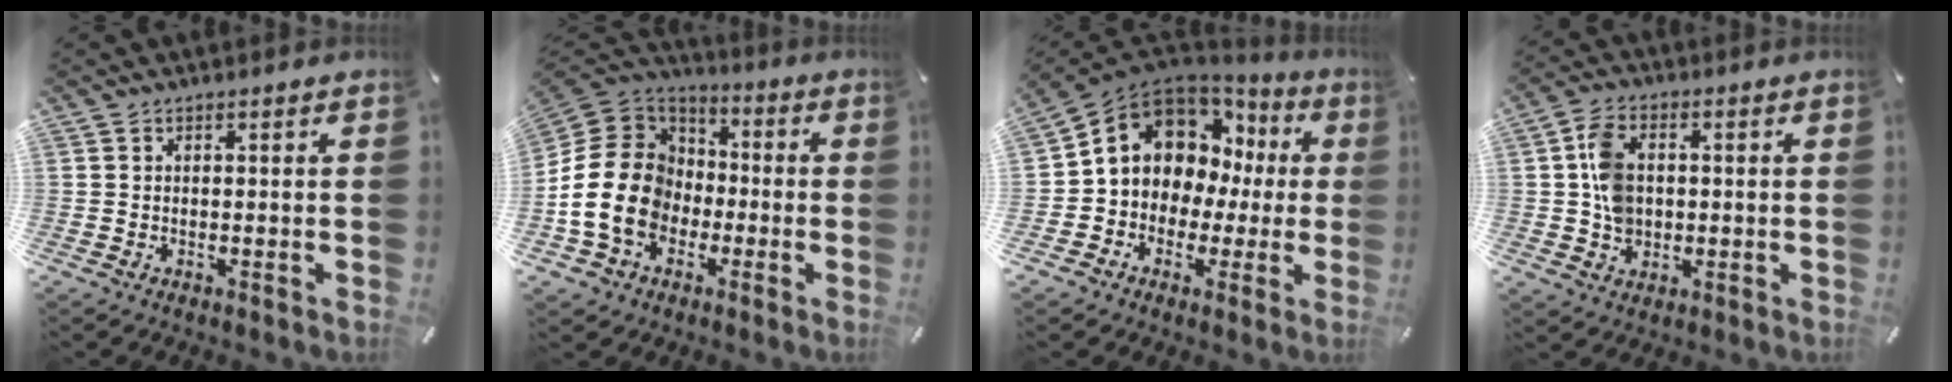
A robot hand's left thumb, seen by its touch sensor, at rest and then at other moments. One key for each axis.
{"total": 17.3, "fx": -5.0, "fy": 14.5, "fz": 7.9, "tx": -0.177, "ty": 0.036, "tz": -0.092}
{"total": 9.6, "fx": 3.5, "fy": 8.4, "fz": 3.0, "tx": -0.081, "ty": -0.033, "tz": 0.069}
{"total": 7.7, "fx": 0.5, "fy": 6.1, "fz": 4.8, "tx": -0.092, "ty": 0.005, "tz": 0.009}